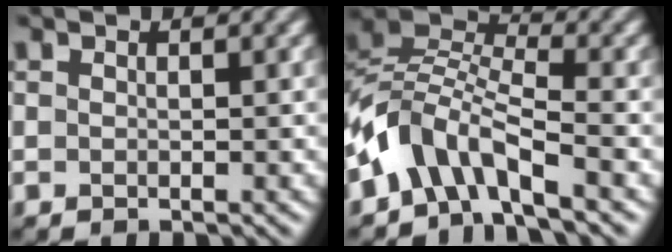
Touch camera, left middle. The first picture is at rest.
{"total": 5.3, "force": [-3.2, 2.5, 3.5], "torque": [-0.060, 0.007, -0.073]}